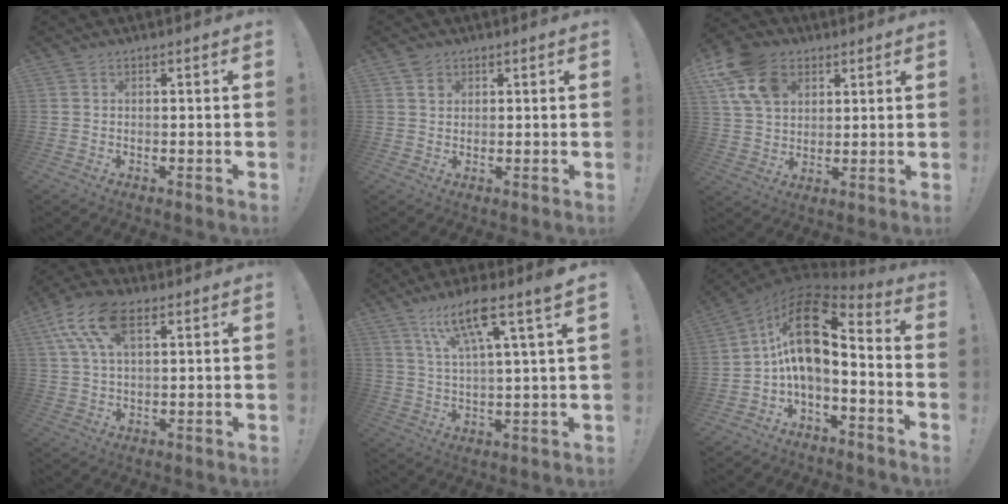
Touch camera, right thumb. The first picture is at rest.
{"total": 2.5, "force": [1.6, 1.8, 0.6], "torque": [0.002, -0.004, 0.027]}
{"total": 15.3, "force": [7.0, 11.0, 7.9], "torque": [-0.133, -0.022, 0.139]}
{"total": 13.6, "force": [5.8, 7.0, 10.1], "torque": [-0.190, -0.010, 0.109]}
{"total": 12.6, "force": [7.4, 1.1, 10.1], "torque": [-0.182, -0.027, 0.116]}
{"total": 17.2, "force": [3.1, 8.2, 14.8], "torque": [-0.266, -0.014, 0.055]}